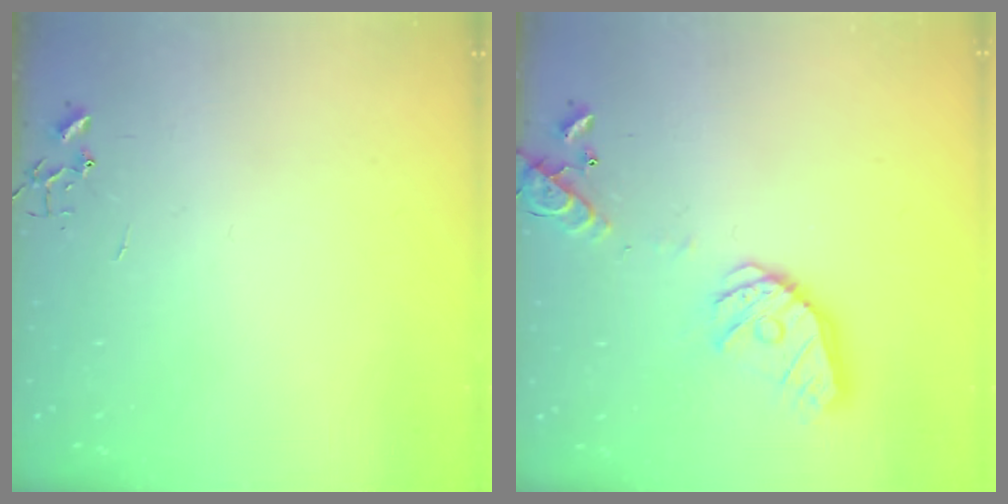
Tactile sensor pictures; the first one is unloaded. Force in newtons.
{"total": 16.9, "press": 16.7, "slide": 3.0}